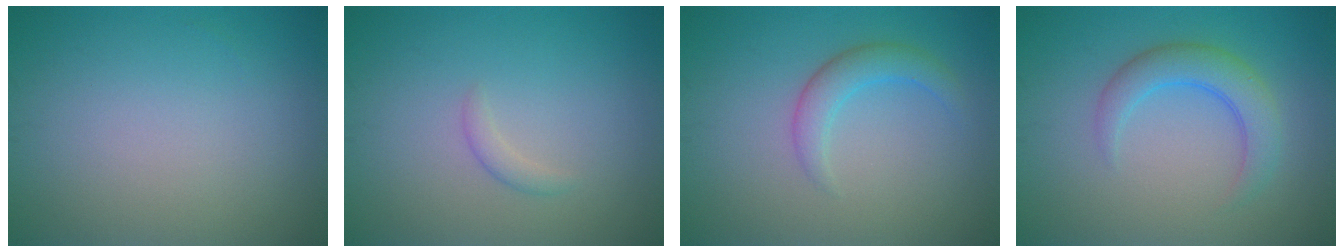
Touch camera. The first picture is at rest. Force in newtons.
{"total": 1.0, "press": 1.0, "slide": 0.1}
{"total": 2.5, "press": 2.5, "slide": 0.0}
{"total": 3.6, "press": 3.6, "slide": 0.2}